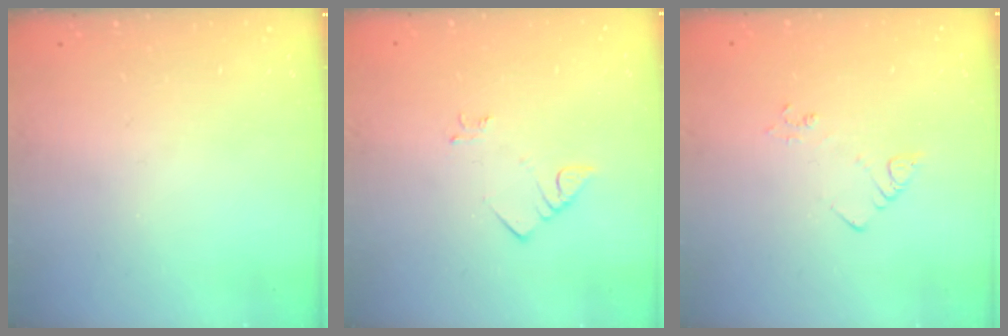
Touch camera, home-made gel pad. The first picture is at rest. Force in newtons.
{"total": 2.3, "press": 2.3, "slide": 0.3}
{"total": 2.6, "press": 2.6, "slide": 0.3}